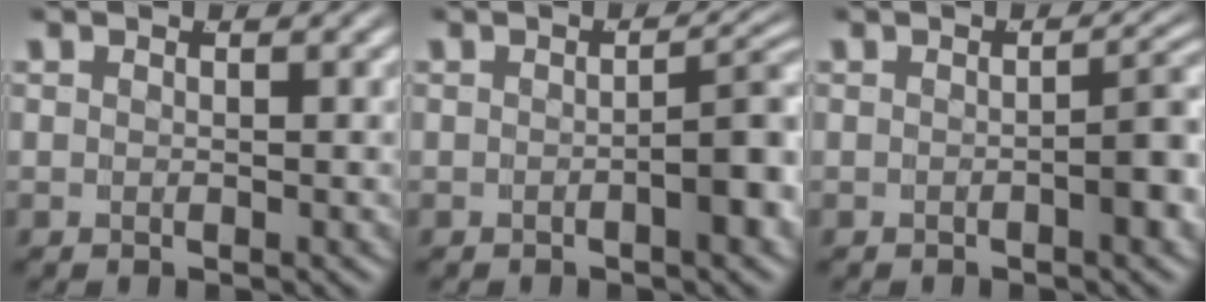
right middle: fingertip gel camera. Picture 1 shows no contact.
{"total": 4.0, "force": [-1.3, 1.1, 3.6], "torque": [-0.034, 0.005, -0.022]}
{"total": 2.8, "force": [-1.1, 0.6, 2.5], "torque": [-0.028, 0.003, -0.017]}